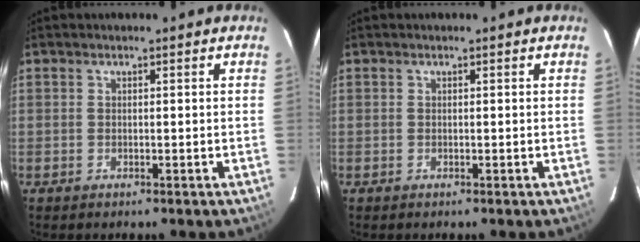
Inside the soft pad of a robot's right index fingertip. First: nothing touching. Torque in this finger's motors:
{"motor_torque": [0.00, 0.00, 0.01, 0.00]}